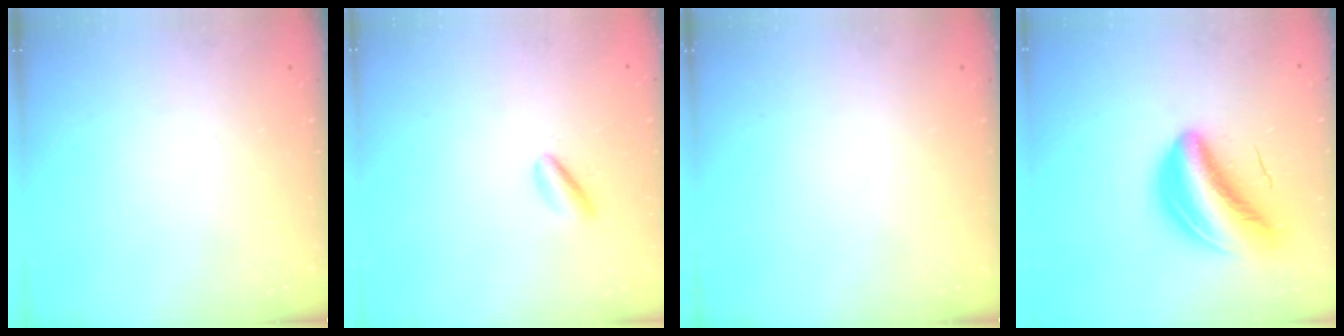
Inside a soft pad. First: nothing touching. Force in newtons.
{"total": 1.8, "press": 1.7, "slide": 0.5}
{"total": 0.0}
{"total": 10.6, "press": 10.2, "slide": 3.0}